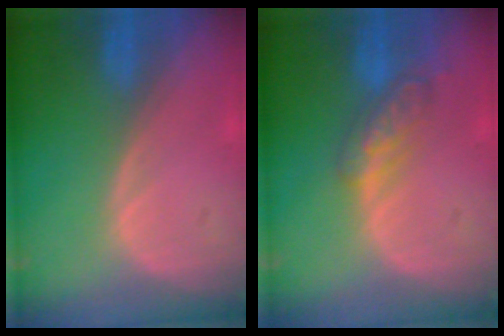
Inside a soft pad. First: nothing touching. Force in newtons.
{"total": 5.3, "press": 4.8, "slide": 2.1}